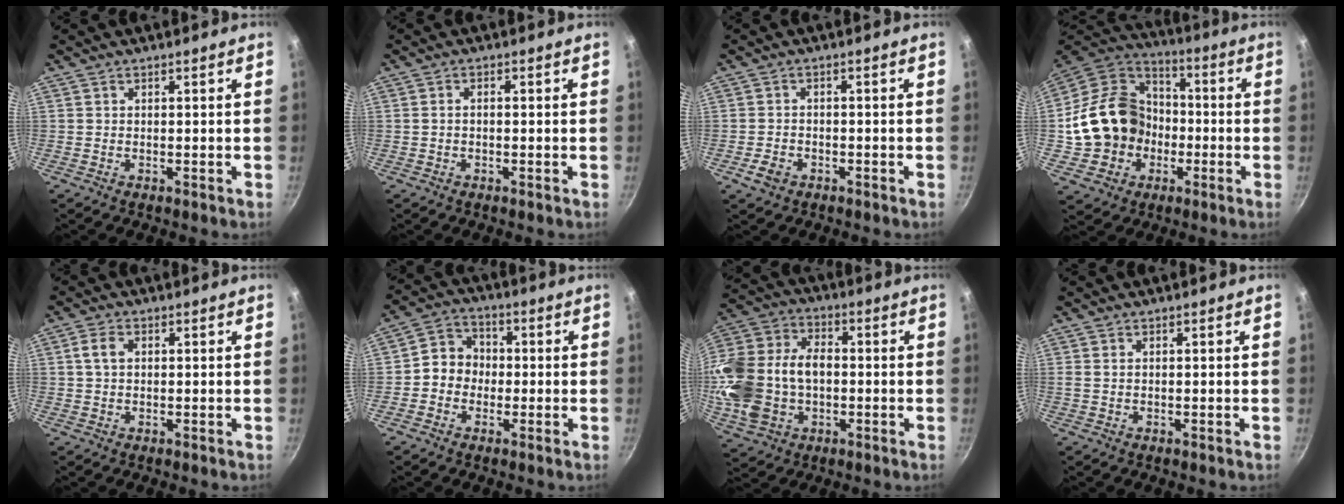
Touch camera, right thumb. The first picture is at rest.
{"total": 1.3, "force": [-0.2, 0.7, 1.0], "torque": [-0.023, 0.010, -0.005]}
{"total": 3.3, "force": [-1.8, 2.3, 1.6], "torque": [-0.028, 0.015, -0.030]}
{"total": 19.1, "force": [-2.7, 16.1, 9.8], "torque": [-0.144, 0.046, -0.043]}
{"total": 3.0, "force": [0.6, 2.1, 2.2], "torque": [-0.038, 0.009, 0.008]}
{"total": 7.0, "force": [-0.9, 6.2, 3.1], "torque": [-0.017, 0.023, -0.034]}
{"total": 19.7, "force": [-1.6, 13.9, 13.8], "torque": [-0.275, 0.039, -0.028]}
{"total": 0.7, "force": [0.1, 0.5, 0.5], "torque": [-0.010, 0.002, 0.000]}